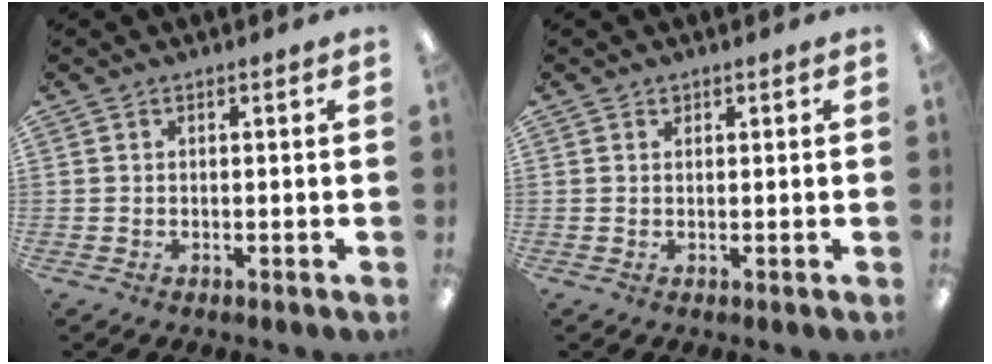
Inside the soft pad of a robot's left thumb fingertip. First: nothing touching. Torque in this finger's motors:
{"motor_torque": [0.06, 0.00, 0.22, -0.25, 0.00]}